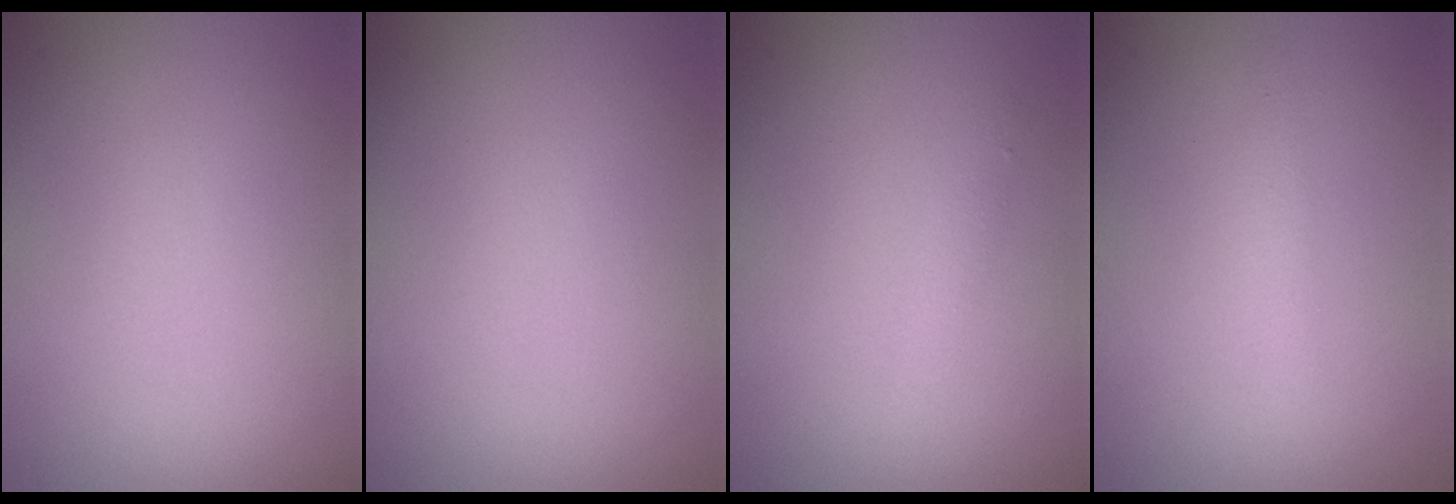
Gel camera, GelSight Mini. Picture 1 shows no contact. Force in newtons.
{"total": 0.0}
{"total": 1.1, "press": 1.1, "slide": 0.0}
{"total": 1.4, "press": 1.4, "slide": 0.0}